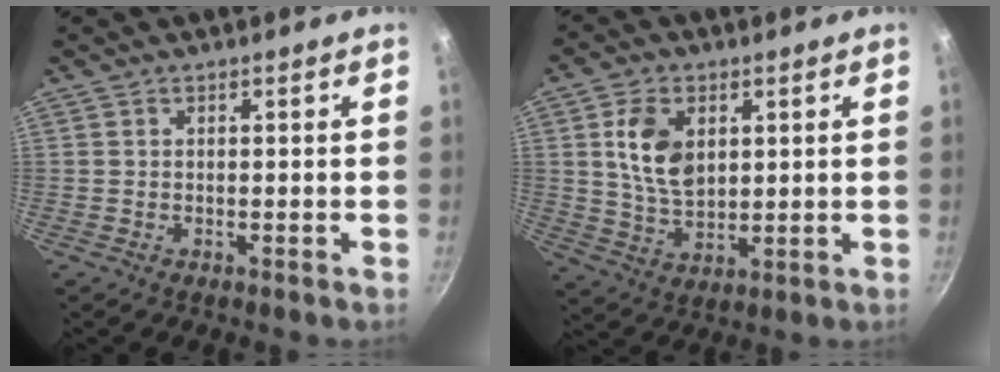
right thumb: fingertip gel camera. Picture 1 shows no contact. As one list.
[{"total": 9.8, "force": [2.5, 6.5, 6.9], "torque": [-0.115, -0.014, 0.052]}]